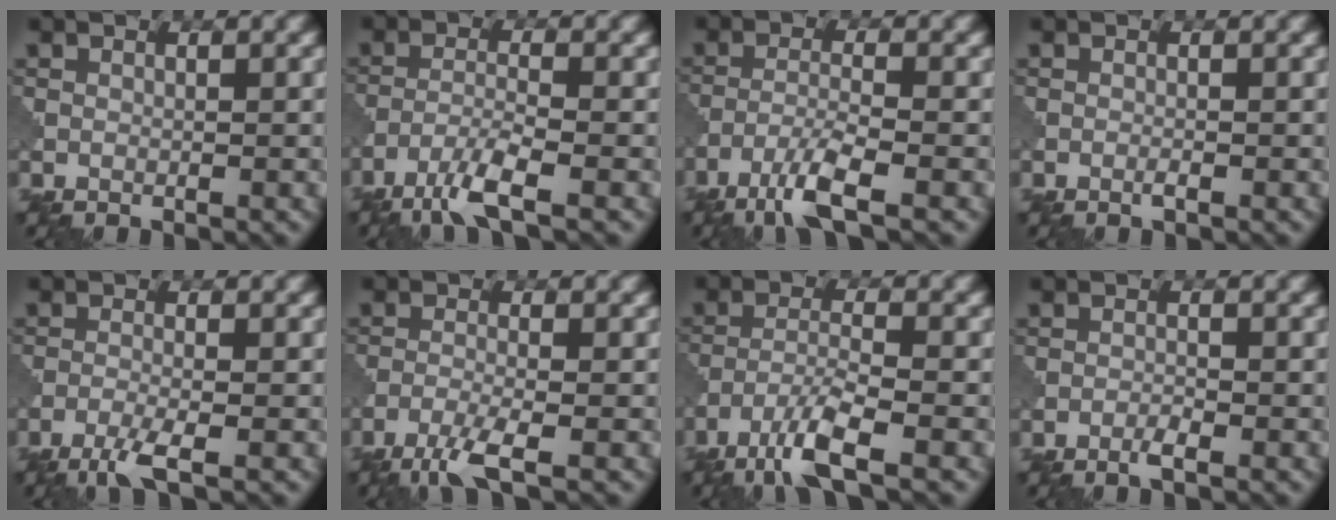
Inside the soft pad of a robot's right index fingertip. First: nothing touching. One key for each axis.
{"total": 4.3, "fx": -3.0, "fy": 0.5, "fz": 3.0, "tx": -0.064, "ty": -0.003, "tz": -0.069}
{"total": 4.8, "fx": -3.1, "fy": 0.6, "fz": 3.5, "tx": -0.071, "ty": -0.002, "tz": -0.071}
{"total": 0.6, "fx": -0.4, "fy": 0.0, "fz": 0.5, "tx": -0.009, "ty": 0.000, "tz": -0.008}
{"total": 3.1, "fx": -2.0, "fy": 0.5, "fz": 2.4, "tx": -0.048, "ty": -0.002, "tz": -0.051}
{"total": 3.8, "fx": -2.5, "fy": 0.5, "fz": 2.8, "tx": -0.057, "ty": -0.002, "tz": -0.063}
{"total": 5.3, "fx": -3.6, "fy": 0.8, "fz": 3.9, "tx": -0.078, "ty": -0.004, "tz": -0.078}
{"total": 1.2, "fx": -0.9, "fy": 0.0, "fz": 0.8, "tx": -0.016, "ty": 0.002, "tz": -0.020}